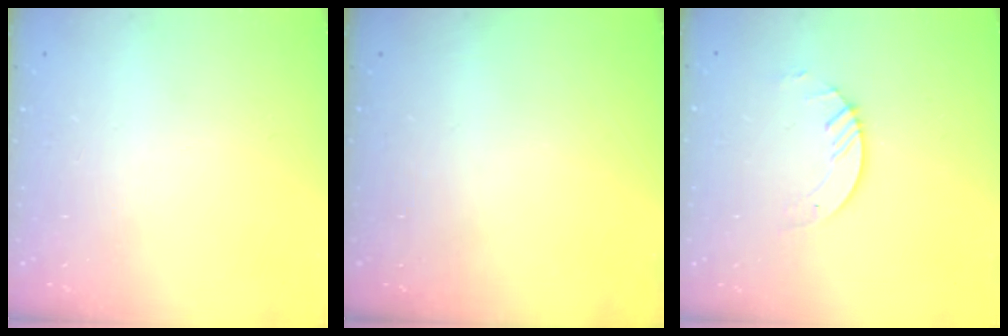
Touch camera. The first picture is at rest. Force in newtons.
{"total": 0.0}
{"total": 3.8, "press": 3.8, "slide": 0.3}